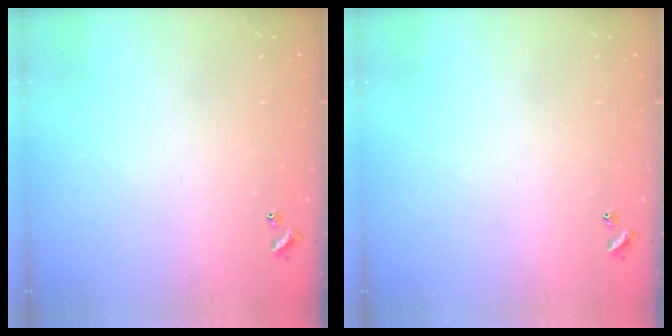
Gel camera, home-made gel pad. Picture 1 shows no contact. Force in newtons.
{"total": 0.0}